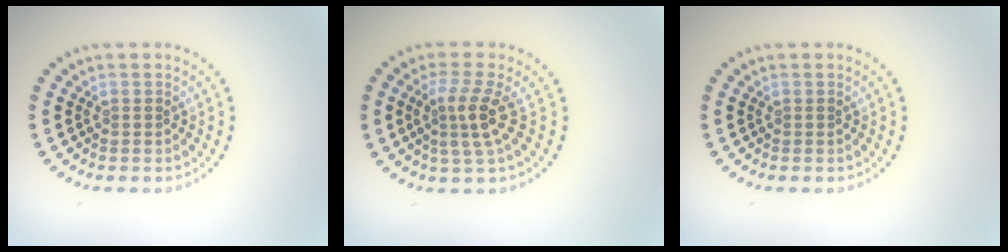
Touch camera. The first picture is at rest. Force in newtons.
{"total": 3.0, "press": 2.3, "slide": 1.9}
{"total": 0.0}